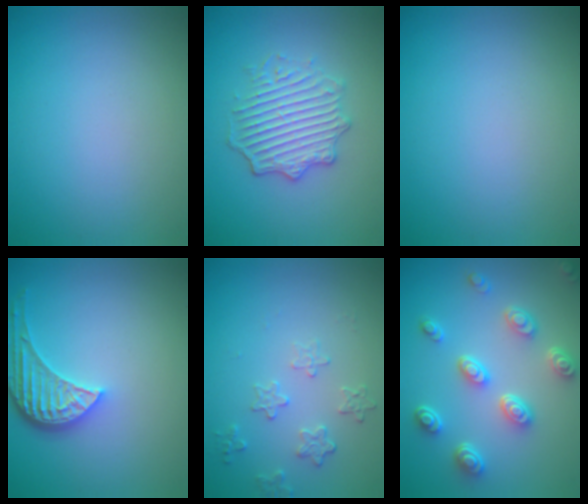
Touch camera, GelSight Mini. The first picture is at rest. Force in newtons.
{"total": 4.5, "press": 3.7, "slide": 2.6}
{"total": 0.0}
{"total": 4.3, "press": 3.5, "slide": 2.6}
{"total": 1.9, "press": 1.3, "slide": 1.4}
{"total": 5.1, "press": 3.9, "slide": 3.2}